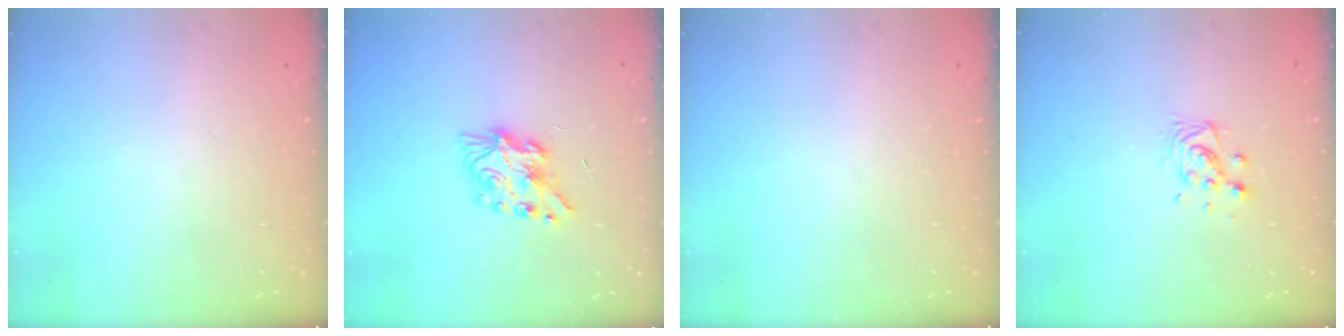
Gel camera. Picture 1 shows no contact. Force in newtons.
{"total": 8.3, "press": 8.2, "slide": 0.2}
{"total": 0.0}
{"total": 7.8, "press": 7.8, "slide": 0.3}